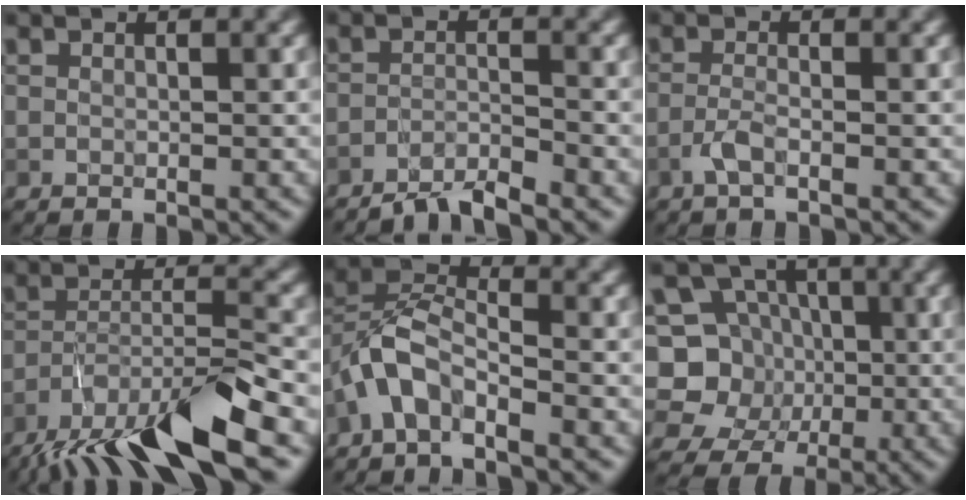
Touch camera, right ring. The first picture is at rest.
{"total": 3.4, "force": [-2.9, 0.5, 1.7], "torque": [-0.022, 0.003, -0.061]}
{"total": 1.7, "force": [-0.9, 0.4, 1.4], "torque": [-0.031, 0.003, -0.023]}
{"total": 10.7, "force": [-7.9, 2.3, 6.9], "torque": [-0.129, -0.002, -0.148]}
{"total": 4.4, "force": [-2.8, 1.8, 2.9], "torque": [-0.052, 0.011, -0.063]}
{"total": 7.2, "force": [-0.5, 6.7, 2.5], "torque": [-0.035, 0.005, -0.043]}